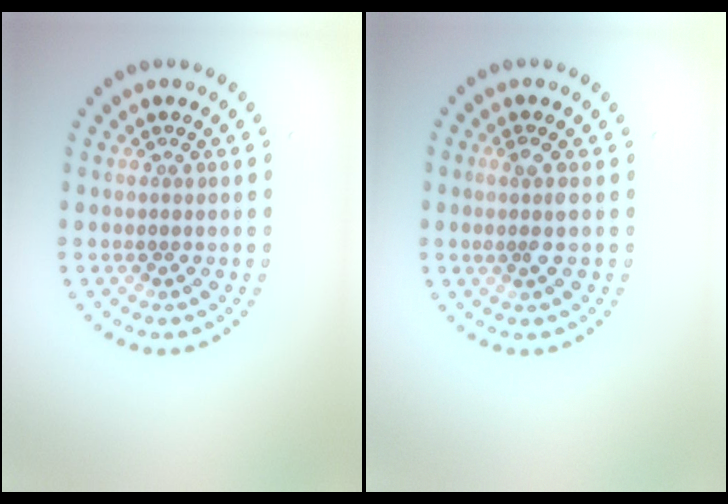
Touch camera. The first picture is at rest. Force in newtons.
{"total": 1.7, "press": 1.4, "slide": 1.0}